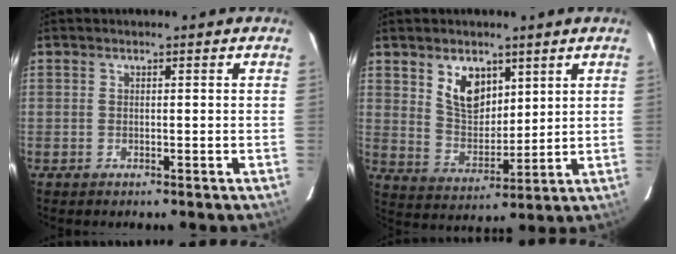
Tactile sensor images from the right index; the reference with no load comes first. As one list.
[{"total": 8.9, "force": [4.6, 5.5, 5.2], "torque": [-0.087, 0.005, 0.097]}]